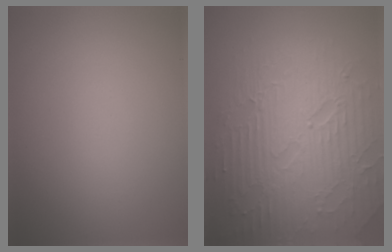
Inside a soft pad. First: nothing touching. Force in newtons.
{"total": 8.8, "press": 6.3, "slide": 6.1}